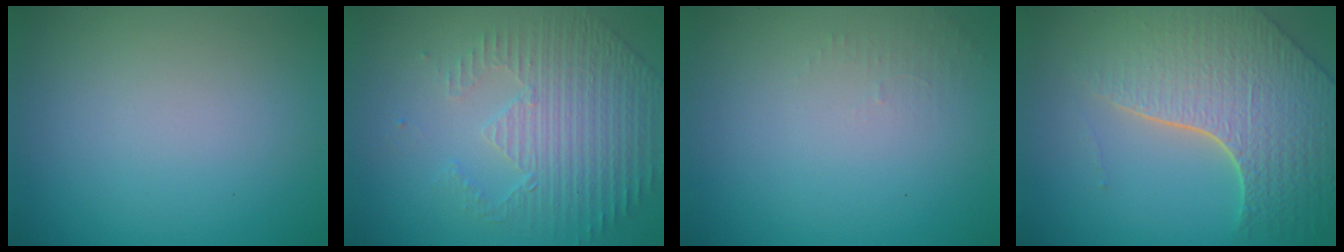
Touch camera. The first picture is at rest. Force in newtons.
{"total": 4.6, "press": 3.5, "slide": 3.0}
{"total": 1.0, "press": 0.9, "slide": 0.3}
{"total": 8.0, "press": 5.7, "slide": 5.7}